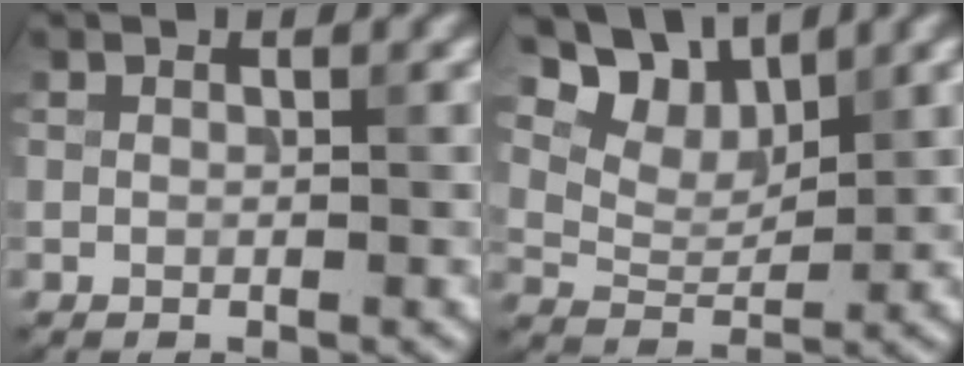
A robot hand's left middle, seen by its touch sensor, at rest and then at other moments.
{"total": 5.8, "force": [4.4, 2.7, 2.7], "torque": [-0.055, 0.003, 0.073]}